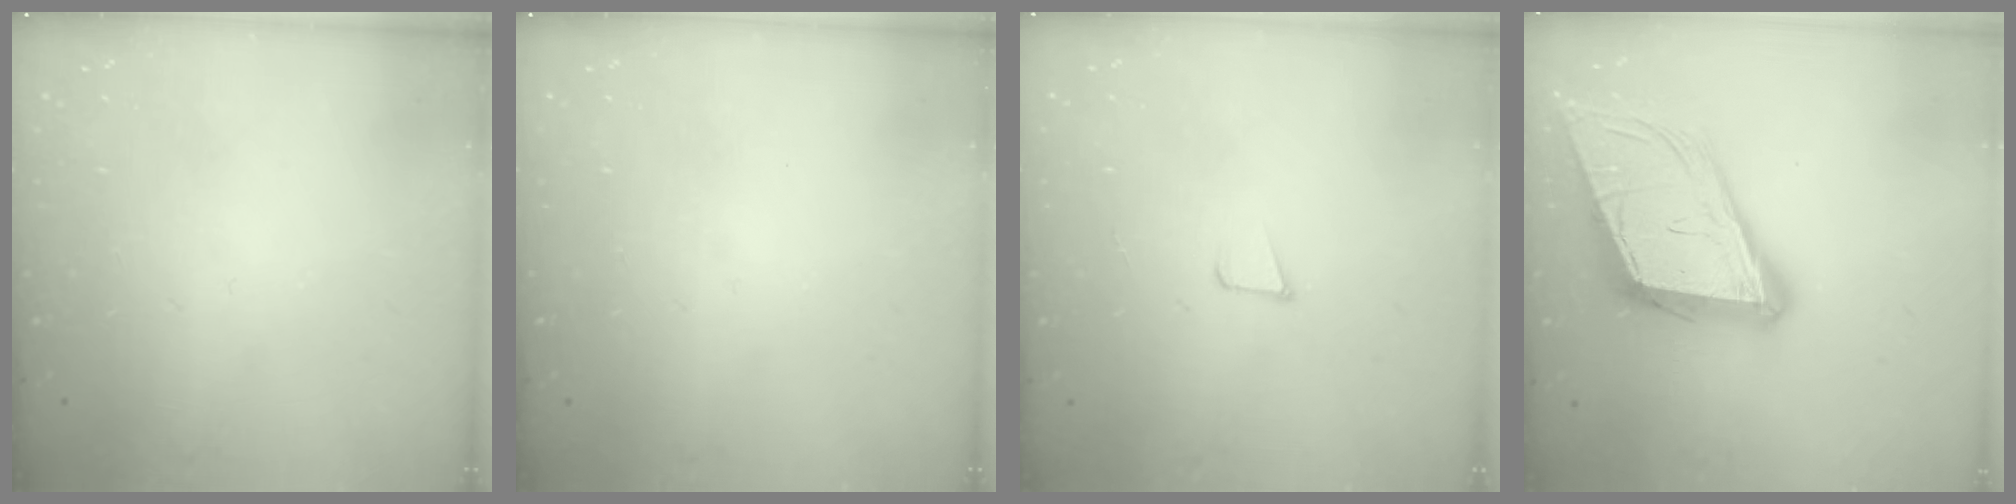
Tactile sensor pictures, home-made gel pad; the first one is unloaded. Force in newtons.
{"total": 0.0}
{"total": 3.4, "press": 2.2, "slide": 2.6}
{"total": 18.1, "press": 17.5, "slide": 4.3}